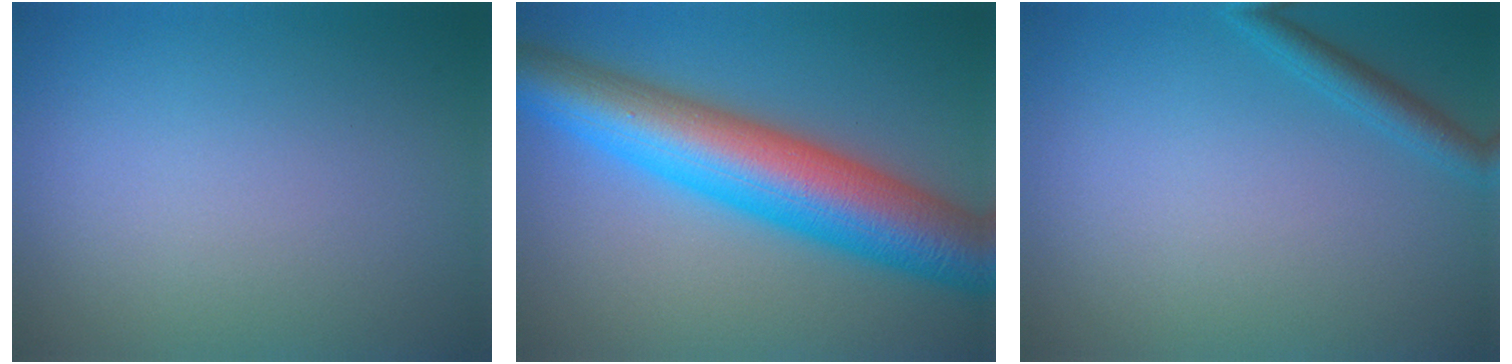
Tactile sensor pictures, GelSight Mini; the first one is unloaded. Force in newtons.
{"total": 11.2, "press": 11.2, "slide": 0.2}
{"total": 1.9, "press": 1.9, "slide": 0.1}